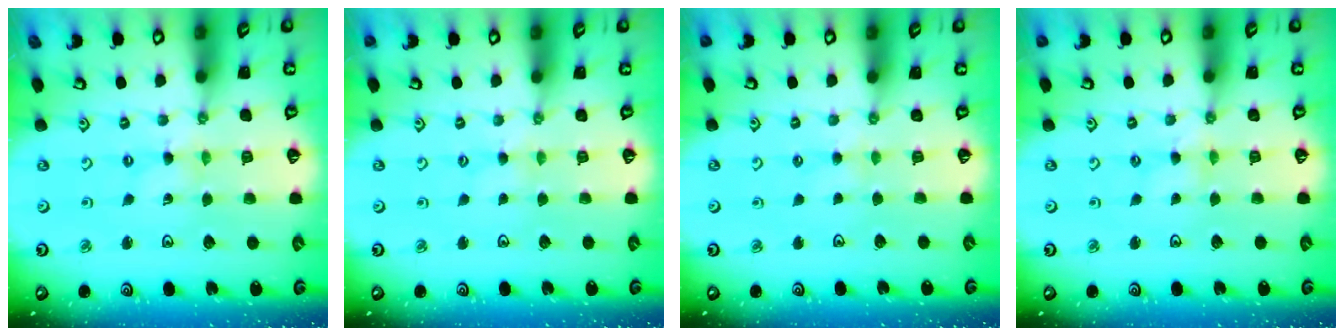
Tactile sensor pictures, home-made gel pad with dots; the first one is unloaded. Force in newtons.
{"total": 1.6, "press": 1.5, "slide": 0.3}
{"total": 1.6, "press": 1.5, "slide": 0.4}
{"total": 0.7, "press": 0.7, "slide": 0.2}